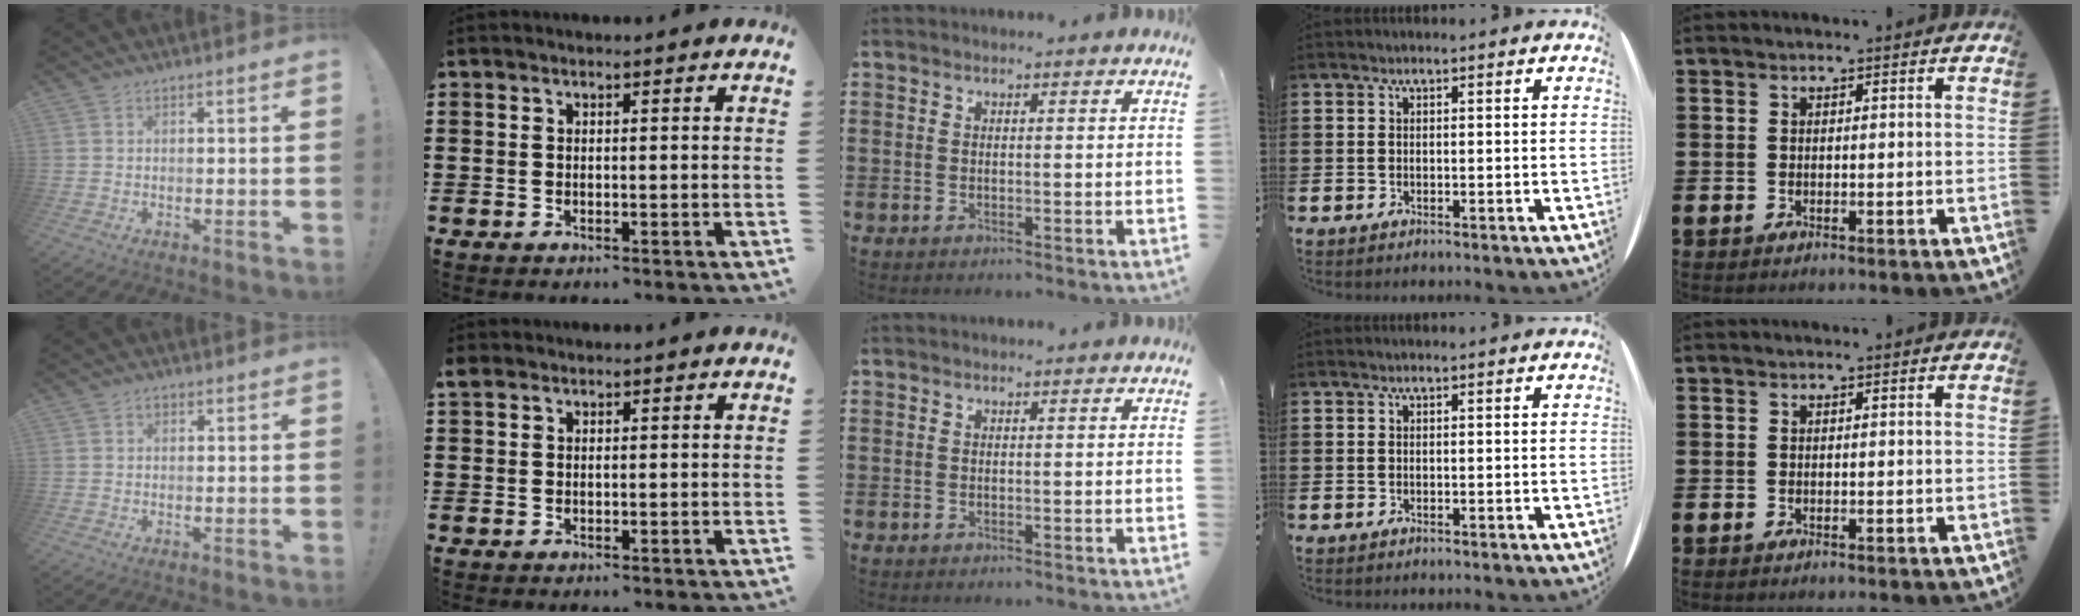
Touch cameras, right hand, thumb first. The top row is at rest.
{"thumb": {"total": 0.8, "force": [0.3, 0.7, 0.3], "torque": [-0.002, 0.000, 0.004]}, "index": {"total": 0.8, "force": [0.6, 0.5, 0.3], "torque": [-0.009, 0.001, 0.011]}}